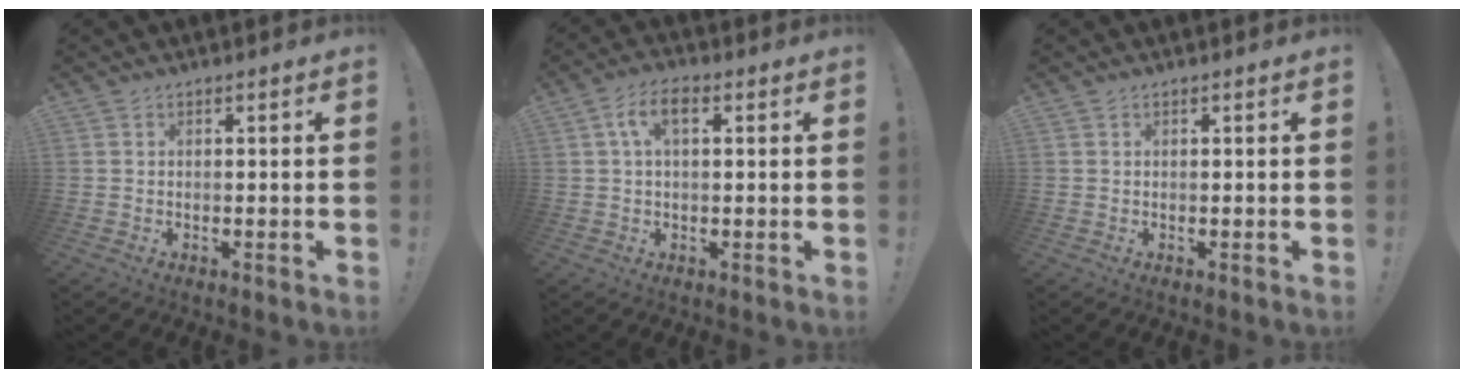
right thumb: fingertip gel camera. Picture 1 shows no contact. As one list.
[{"total": 6.6, "force": [1.9, 3.4, 5.3], "torque": [-0.099, 0.013, 0.034]}, {"total": 0.0}]